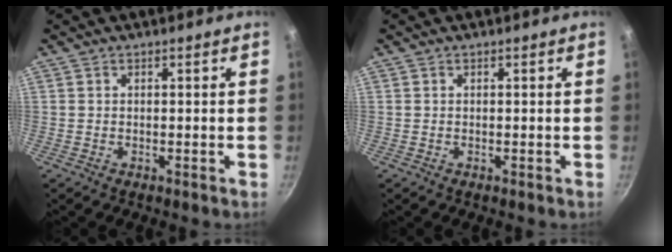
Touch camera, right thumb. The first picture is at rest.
{"total": 0.0}